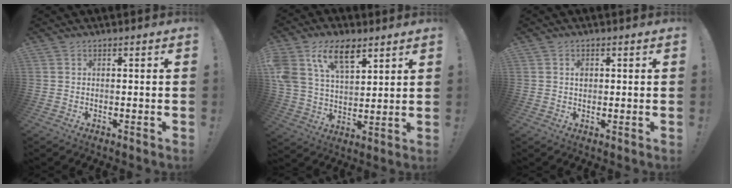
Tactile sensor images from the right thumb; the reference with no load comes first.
{"total": 14.5, "force": [8.3, 8.2, 8.6], "torque": [-0.157, -0.037, 0.153]}
{"total": 1.8, "force": [0.3, 1.4, 1.0], "torque": [-0.005, -0.001, 0.001]}